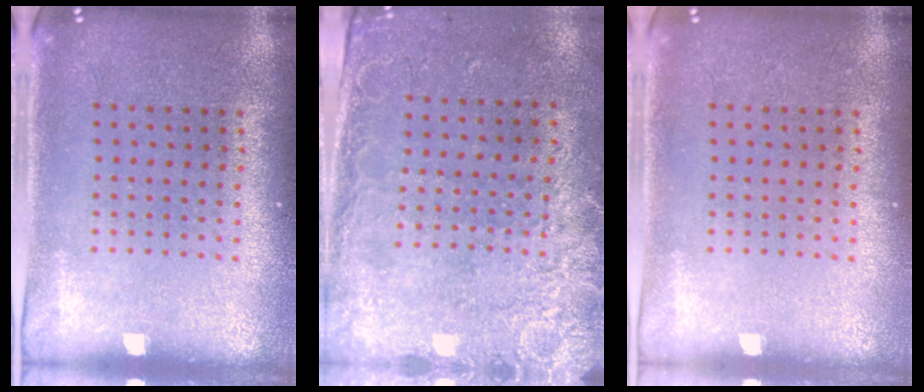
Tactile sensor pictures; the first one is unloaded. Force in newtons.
{"total": 2.5, "press": 1.9, "slide": 1.6}
{"total": 0.0}